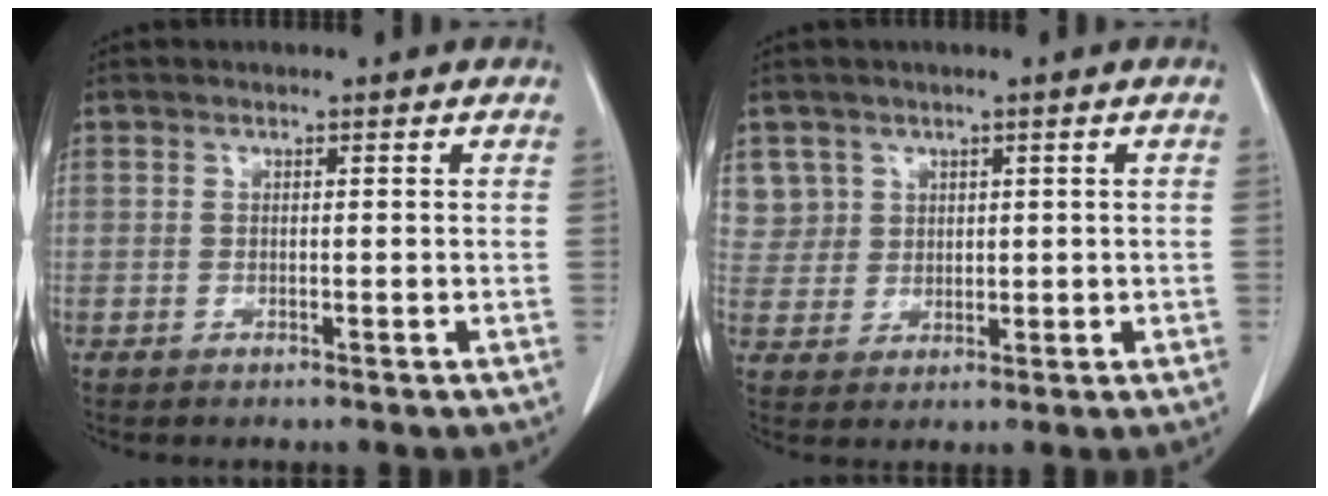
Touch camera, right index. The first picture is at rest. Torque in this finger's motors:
{"motor_torque": [0.03, 0.13, -0.03, 0.01]}